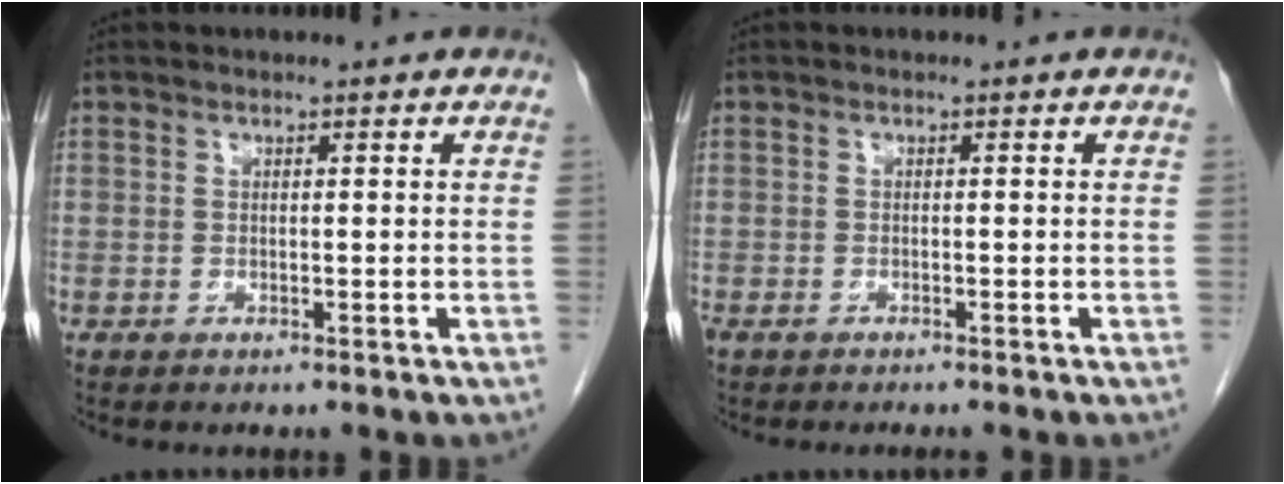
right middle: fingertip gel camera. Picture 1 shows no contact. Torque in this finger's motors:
{"motor_torque": [0.24, -0.13, 0.00, 0.01]}